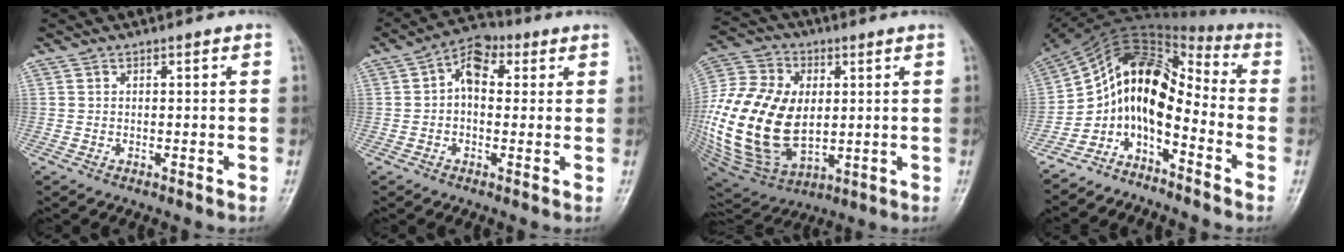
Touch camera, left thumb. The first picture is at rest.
{"total": 7.1, "force": [1.6, 4.8, 4.9], "torque": [-0.060, 0.018, 0.015]}
{"total": 27.6, "force": [0.3, 17.9, 21.0], "torque": [-0.452, -0.016, 0.024]}
{"total": 13.1, "force": [-5.1, 7.3, 9.6], "torque": [-0.149, 0.099, -0.108]}